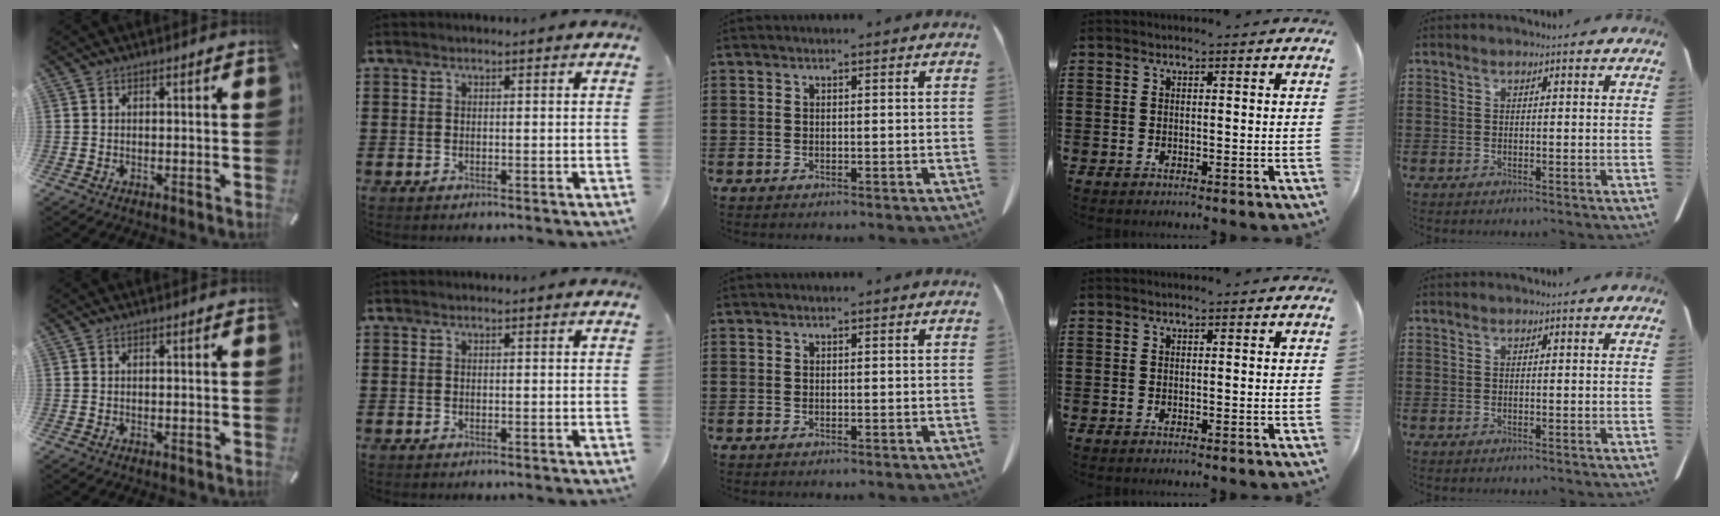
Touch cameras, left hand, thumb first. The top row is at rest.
{}